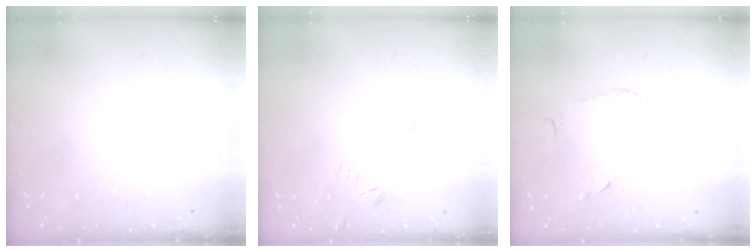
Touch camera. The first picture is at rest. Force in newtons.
{"total": 2.9, "press": 2.8, "slide": 0.6}
{"total": 4.2, "press": 4.2, "slide": 0.5}